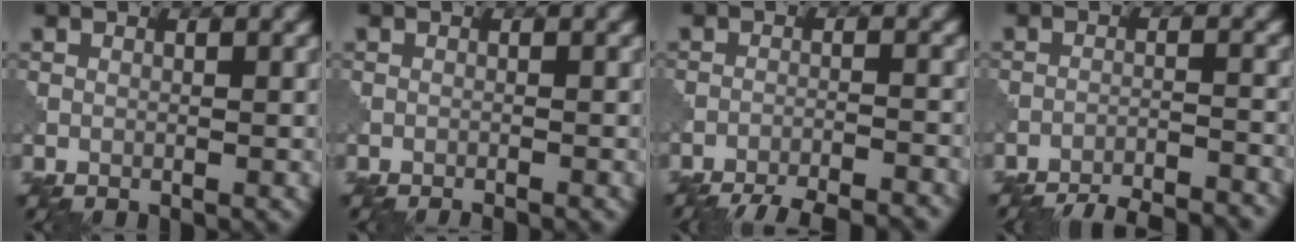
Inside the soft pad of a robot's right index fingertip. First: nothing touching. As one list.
[{"total": 1.0, "force": [-0.9, 0.1, 0.5], "torque": [0.000, -0.001, -0.017]}, {"total": 9.5, "force": [-8.9, 1.7, 2.7], "torque": [-0.033, -0.003, -0.125]}, {"total": 11.2, "force": [-10.7, 2.2, 2.4], "torque": [-0.022, 0.002, -0.142]}]